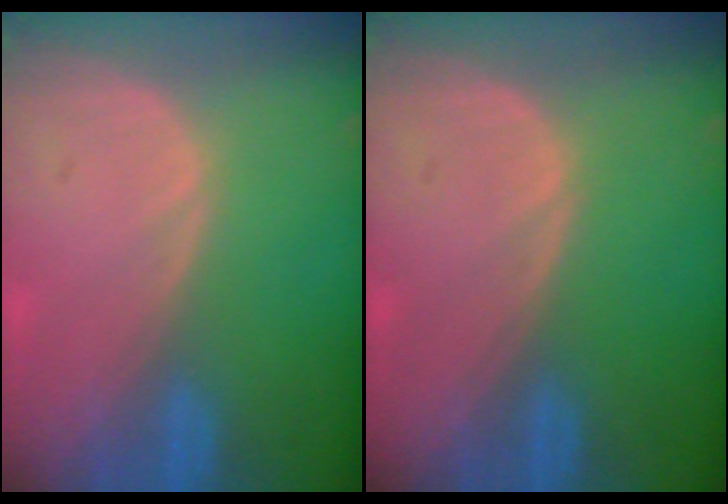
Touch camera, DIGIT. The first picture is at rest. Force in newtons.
{"total": 0.0}